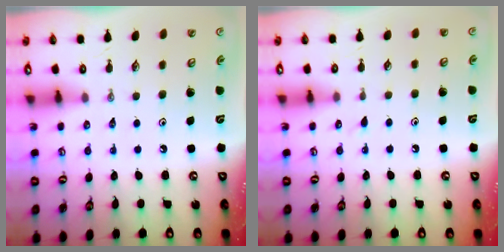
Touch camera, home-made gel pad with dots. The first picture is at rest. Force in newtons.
{"total": 5.0, "press": 5.0, "slide": 0.6}